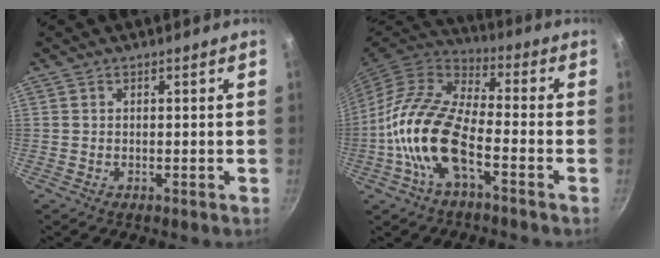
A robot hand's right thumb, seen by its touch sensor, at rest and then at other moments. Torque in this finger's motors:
{"motor_torque": [0.46, 1.10, 1.87, -0.90, 0.69]}